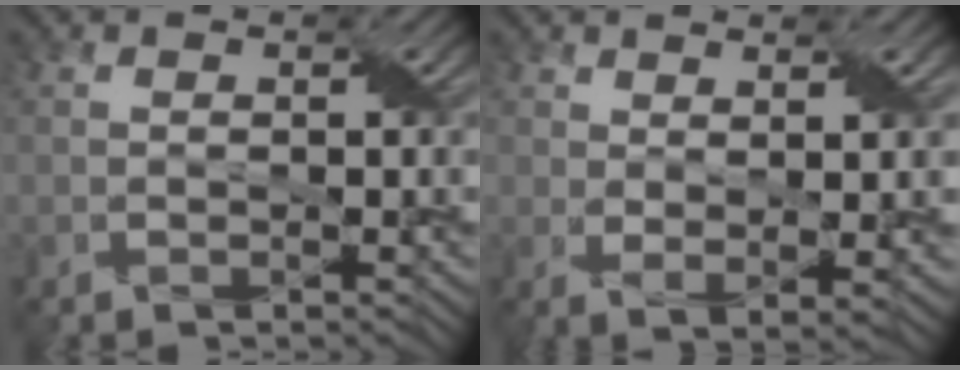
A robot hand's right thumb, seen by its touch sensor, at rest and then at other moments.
{"total": 3.4, "force": [1.7, 0.7, 2.9], "torque": [-0.061, -0.005, 0.035]}